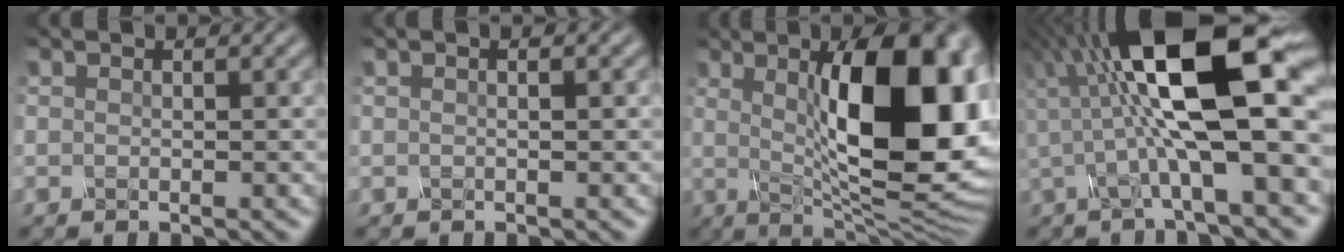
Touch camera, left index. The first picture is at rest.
{"total": 0.8, "force": [0.2, 0.1, 0.8], "torque": [-0.015, 0.000, 0.000]}
{"total": 14.7, "force": [1.8, 4.8, 13.8], "torque": [-0.177, 0.004, 0.023]}
{"total": 14.1, "force": [2.3, 4.1, 13.3], "torque": [-0.213, 0.017, 0.030]}